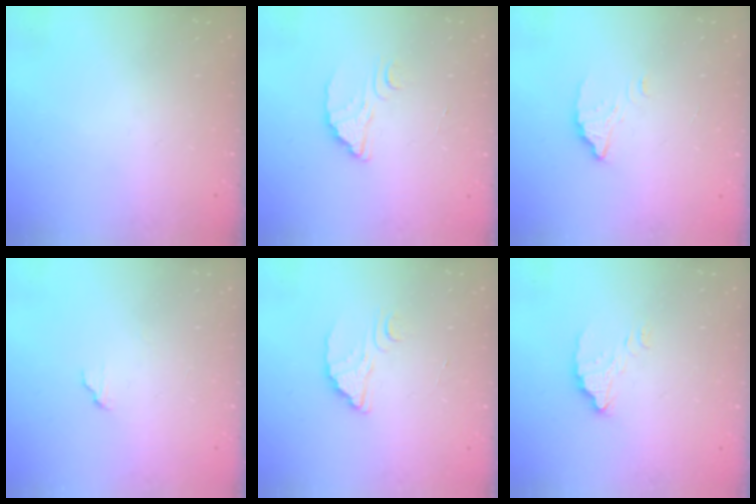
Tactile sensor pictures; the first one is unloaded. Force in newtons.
{"total": 2.8, "press": 2.8, "slide": 0.0}
{"total": 2.9, "press": 2.9, "slide": 0.2}
{"total": 5.2, "press": 5.2, "slide": 0.5}
{"total": 2.8, "press": 2.8, "slide": 0.0}
{"total": 3.9, "press": 3.9, "slide": 0.2}